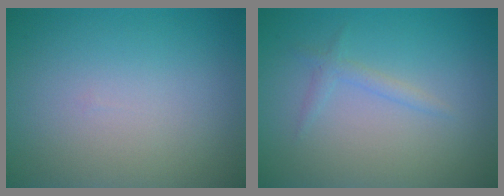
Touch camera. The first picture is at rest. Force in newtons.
{"total": 1.1, "press": 1.1, "slide": 0.2}